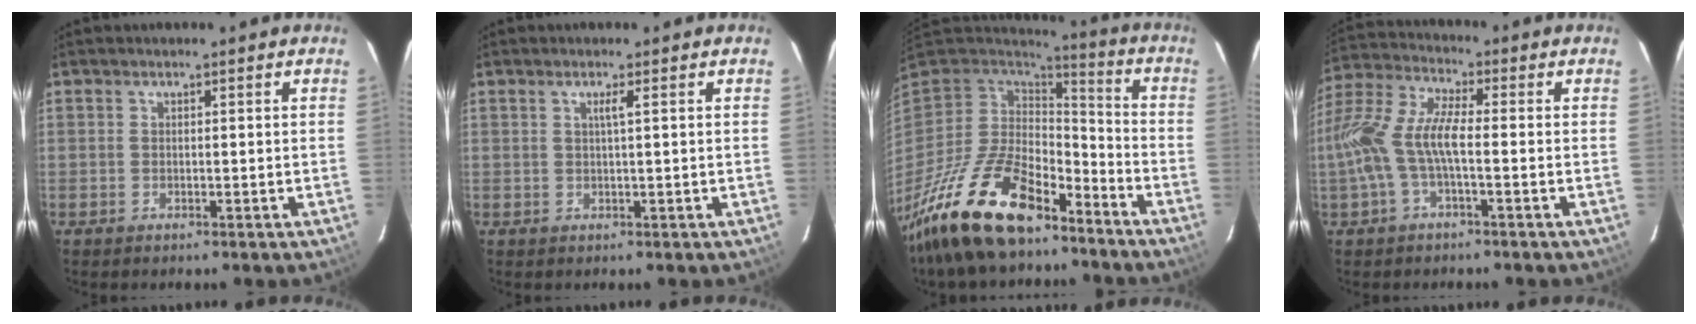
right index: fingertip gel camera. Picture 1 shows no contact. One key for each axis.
{"total": 1.3, "fx": 0.5, "fy": -0.4, "fz": 1.2, "tx": -0.022, "ty": -0.001, "tz": 0.007}
{"total": 21.4, "fx": -14.7, "fy": 8.7, "fz": 12.8, "tx": -0.260, "ty": -0.026, "tz": -0.258}
{"total": 12.1, "fx": -2.2, "fy": 3.7, "fz": 11.4, "tx": -0.241, "ty": 0.006, "tz": -0.046}